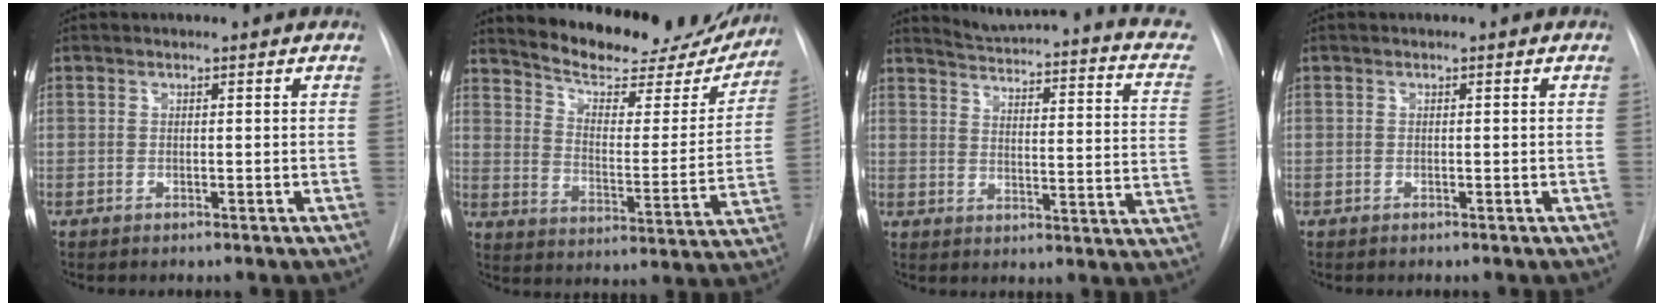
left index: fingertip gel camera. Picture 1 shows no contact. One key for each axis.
{"total": 21.4, "fx": 19.6, "fy": 5.4, "fz": 6.4, "tx": -0.082, "ty": -0.042, "tz": 0.259}
{"total": 18.5, "fx": 15.4, "fy": 2.4, "fz": 10.1, "tx": -0.137, "ty": -0.050, "tz": 0.168}
{"total": 0.0}